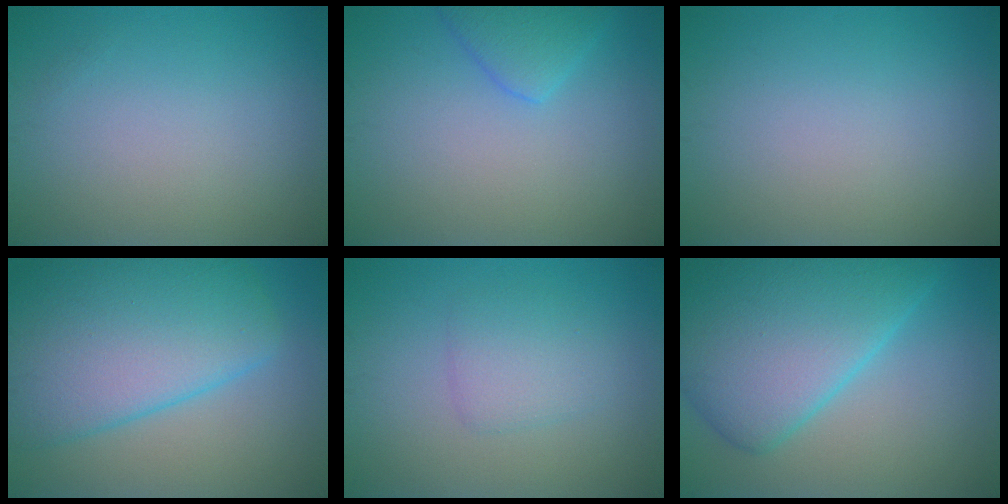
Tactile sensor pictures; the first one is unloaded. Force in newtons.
{"total": 2.7, "press": 2.7, "slide": 0.2}
{"total": 0.0}
{"total": 10.6, "press": 10.5, "slide": 0.4}
{"total": 2.3, "press": 2.3, "slide": 0.1}
{"total": 10.9, "press": 10.9, "slide": 0.2}